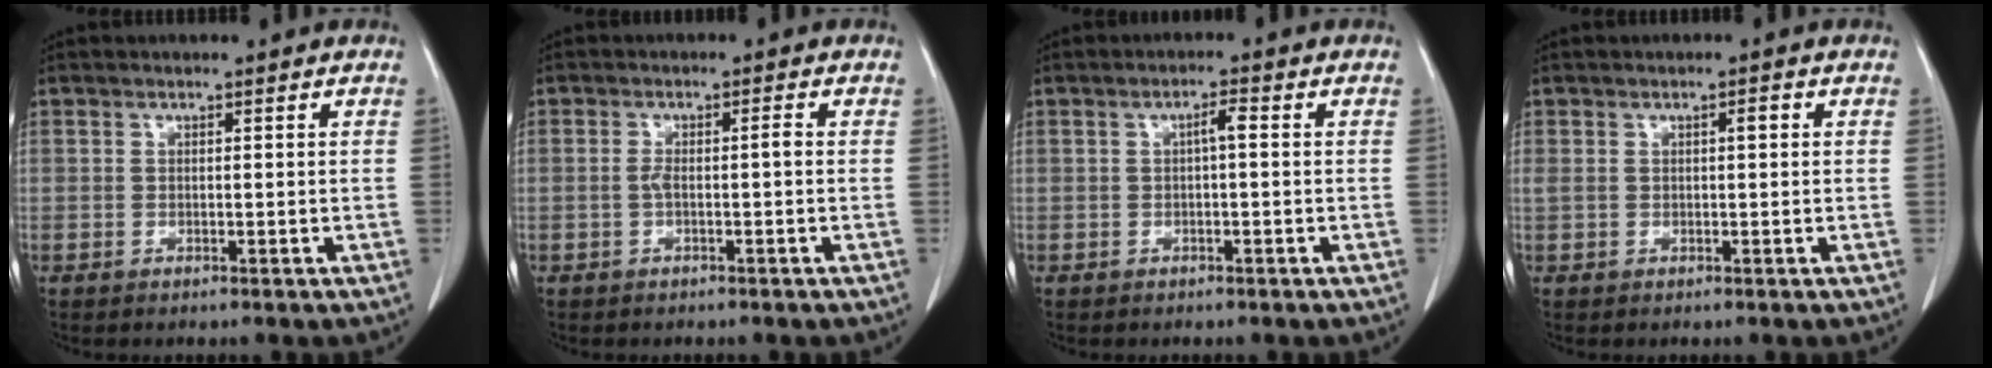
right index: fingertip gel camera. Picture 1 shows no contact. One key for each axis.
{"total": 2.3, "fx": -0.4, "fy": 0.3, "fz": 2.2, "tx": -0.042, "ty": 0.004, "tz": -0.007}
{"total": 1.9, "fx": 0.1, "fy": 0.3, "fz": 1.9, "tx": -0.031, "ty": 0.005, "tz": 0.002}
{"total": 1.7, "fx": 0.5, "fy": 0.6, "fz": 1.6, "tx": -0.032, "ty": 0.015, "tz": 0.014}